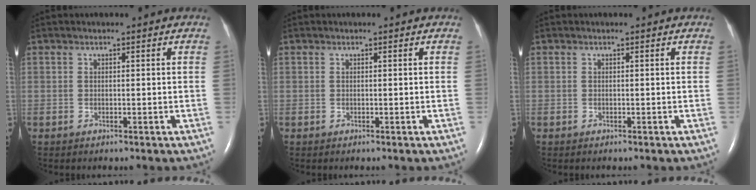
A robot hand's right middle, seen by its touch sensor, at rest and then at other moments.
{"total": 0.0}
{"total": 0.0}